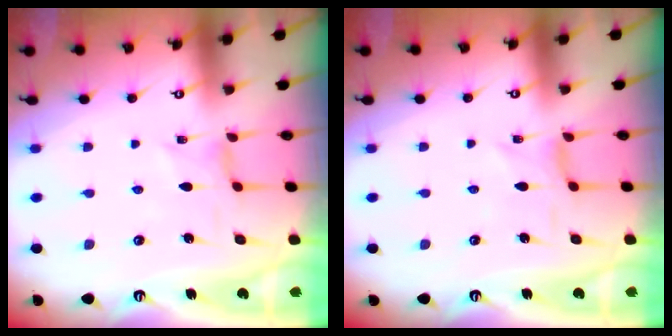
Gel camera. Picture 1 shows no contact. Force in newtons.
{"total": 0.0}